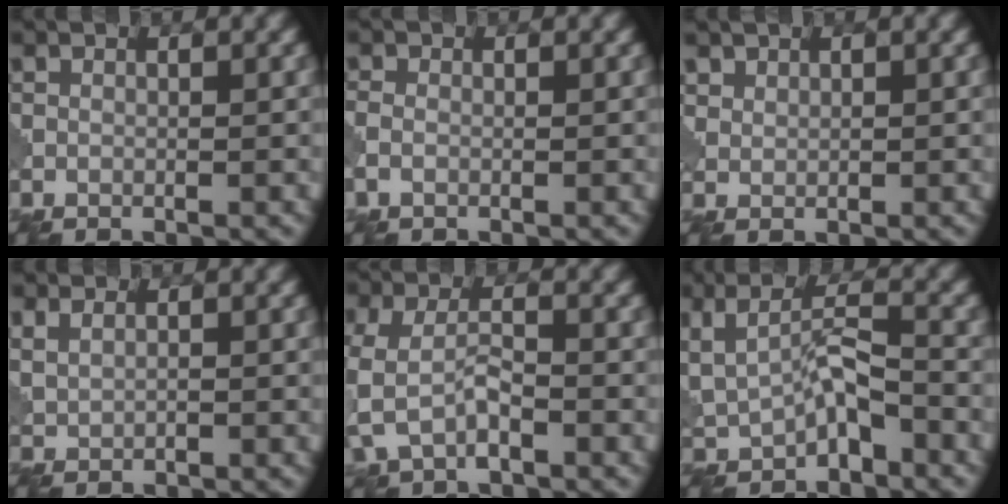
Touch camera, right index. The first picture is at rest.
{"total": 1.2, "force": [-0.5, 0.8, 0.7], "torque": [-0.019, 0.000, -0.015]}
{"total": 1.6, "force": [1.1, 1.1, 0.2], "torque": [-0.007, -0.003, 0.027]}
{"total": 2.2, "force": [1.3, 1.3, 1.2], "torque": [-0.035, 0.006, 0.028]}
{"total": 4.6, "force": [-1.6, 2.6, 3.5], "torque": [-0.089, -0.005, -0.033]}
{"total": 4.5, "force": [-0.4, 1.9, 4.1], "torque": [-0.080, -0.002, -0.009]}